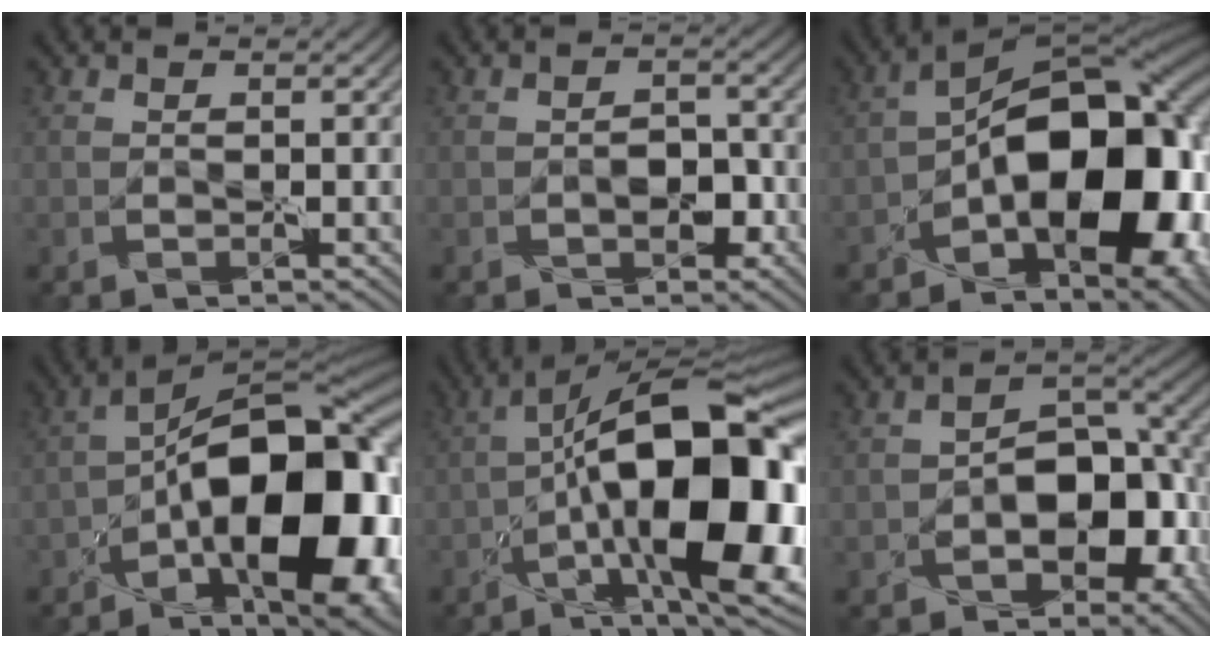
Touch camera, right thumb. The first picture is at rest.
{"total": 1.6, "force": [-1.0, 1.1, 0.6], "torque": [-0.001, 0.007, -0.017]}
{"total": 14.7, "force": [-3.8, 7.5, 12.0], "torque": [-0.149, 0.012, -0.069]}
{"total": 17.1, "force": [-4.6, 8.0, 14.3], "torque": [-0.186, 0.006, -0.074]}
{"total": 17.4, "force": [-2.7, 6.6, 15.9], "torque": [-0.232, 0.022, -0.048]}
{"total": 7.9, "force": [-2.9, 5.1, 5.3], "torque": [-0.069, -0.004, -0.051]}